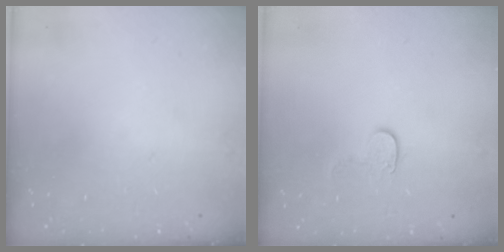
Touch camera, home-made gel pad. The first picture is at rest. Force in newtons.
{"total": 6.8, "press": 6.8, "slide": 0.3}